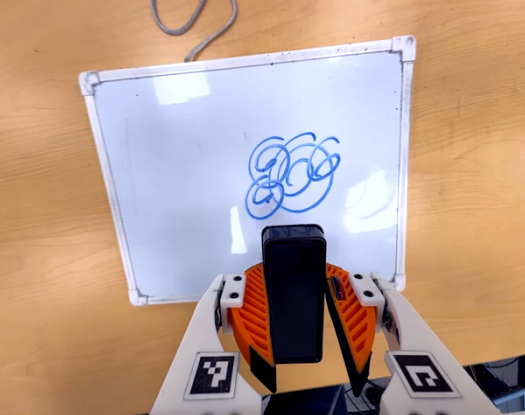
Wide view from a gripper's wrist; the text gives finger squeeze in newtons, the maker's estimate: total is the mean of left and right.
{"total": 6.7, "left": 6.6, "right": 6.8}